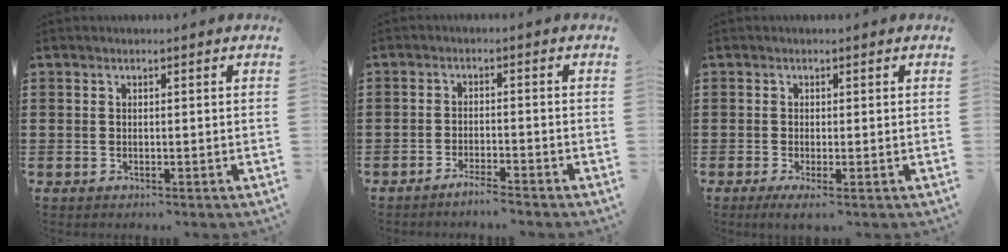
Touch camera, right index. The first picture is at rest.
{"total": 2.4, "force": [-2.3, -0.1, 0.8], "torque": [-0.014, 0.002, -0.044]}
{"total": 1.1, "force": [-0.5, 0.0, 1.0], "torque": [-0.023, -0.007, -0.011]}